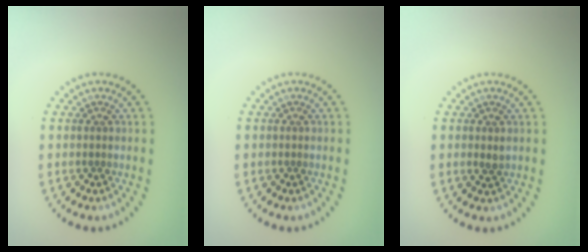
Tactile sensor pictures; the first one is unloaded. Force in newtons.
{"total": 0.0}
{"total": 0.8, "press": 0.8, "slide": 0.2}